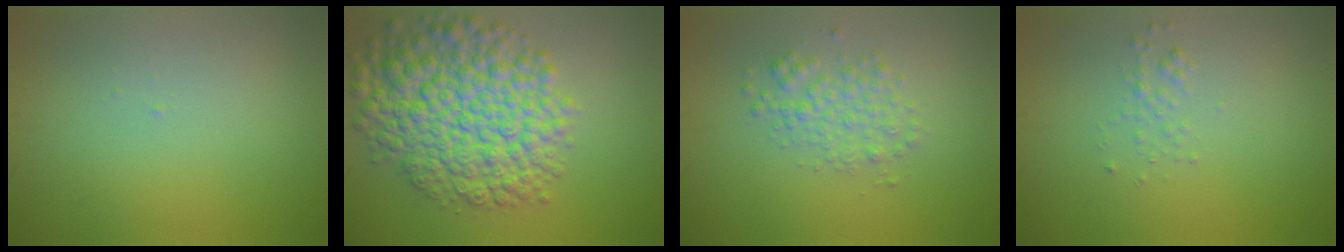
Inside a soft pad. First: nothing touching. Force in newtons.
{"total": 9.9, "press": 9.9, "slide": 0.3}
{"total": 2.6, "press": 2.6, "slide": 0.0}
{"total": 1.0, "press": 1.0, "slide": 0.1}